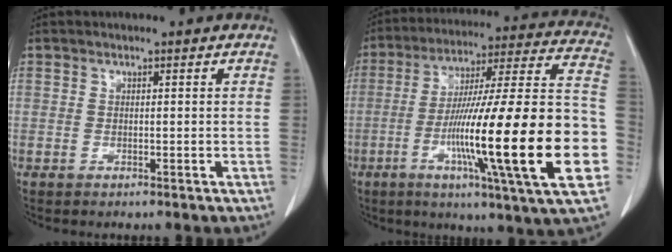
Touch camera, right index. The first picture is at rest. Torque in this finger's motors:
{"motor_torque": [2.14, 0.00, 1.05, 0.21]}